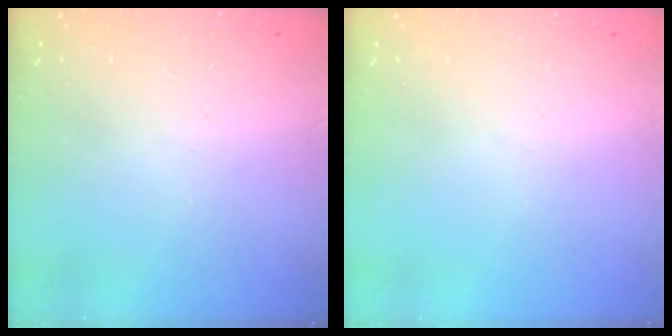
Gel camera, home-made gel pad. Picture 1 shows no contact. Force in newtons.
{"total": 0.0}